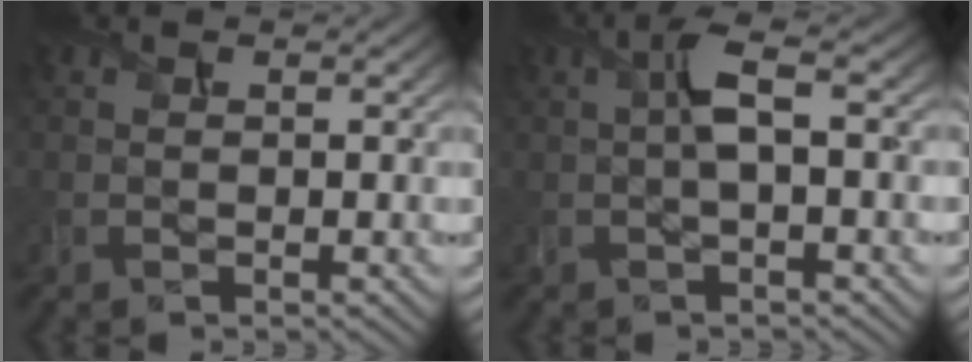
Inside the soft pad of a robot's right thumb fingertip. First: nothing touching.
{"total": 3.7, "force": [0.1, 0.9, 3.6], "torque": [-0.076, 0.013, -0.001]}